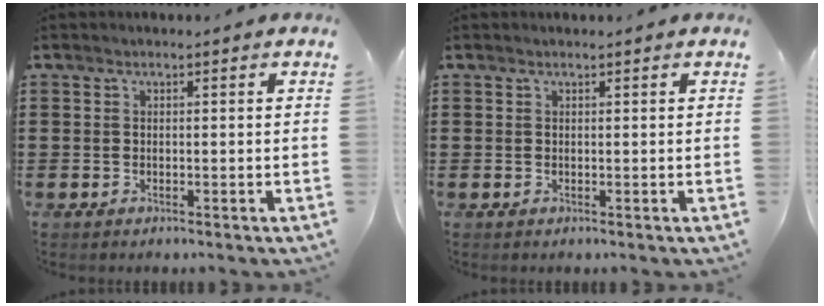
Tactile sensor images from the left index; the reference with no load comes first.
{"total": 0.0}